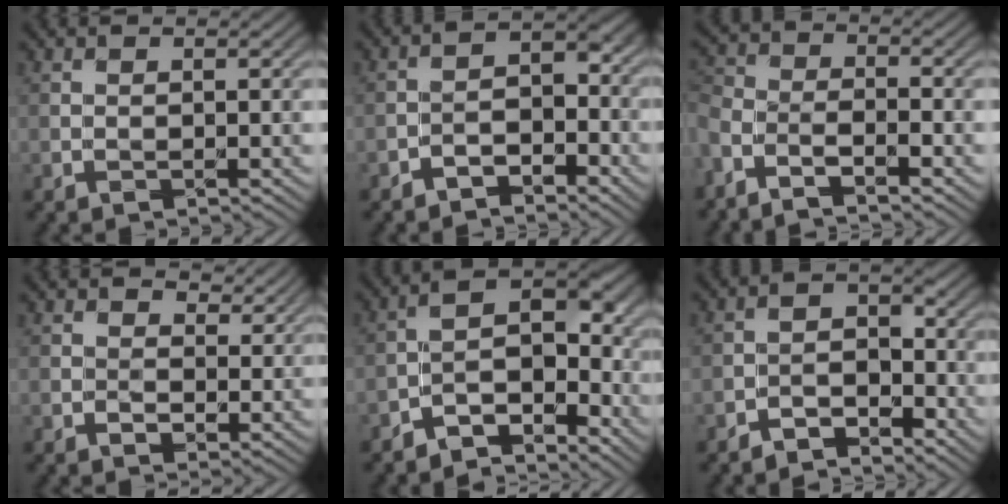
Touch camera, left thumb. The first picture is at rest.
{"total": 3.0, "force": [-2.6, 1.5, 0.6], "torque": [0.003, 0.010, -0.046]}
{"total": 4.8, "force": [-4.1, 1.1, 2.2], "torque": [-0.057, -0.006, -0.087]}
{"total": 3.9, "force": [2.7, 2.6, 1.2], "torque": [-0.018, -0.011, 0.036]}
{"total": 6.6, "force": [-5.3, 3.2, 2.4], "torque": [-0.009, 0.002, -0.107]}
{"total": 3.4, "force": [-2.8, 2.0, 0.0], "torque": [0.013, 0.006, -0.054]}